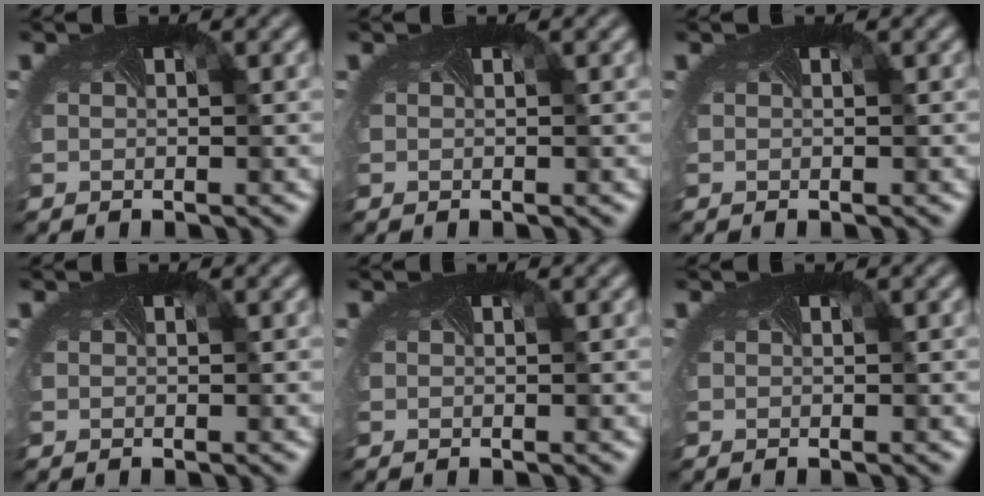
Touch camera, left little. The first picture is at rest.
{"total": 0.0}
{"total": 0.0}
{"total": 0.0}
{"total": 0.0}
{"total": 0.0}